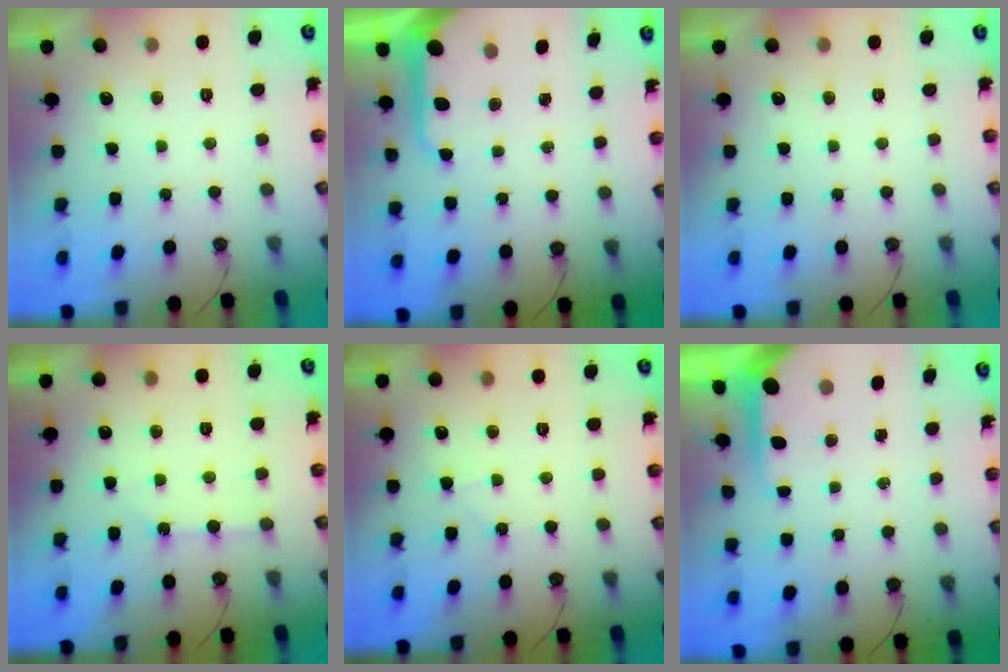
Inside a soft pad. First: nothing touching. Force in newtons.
{"total": 9.7, "press": 9.7, "slide": 1.0}
{"total": 0.0}
{"total": 2.3, "press": 2.3, "slide": 0.4}
{"total": 4.1, "press": 4.1, "slide": 0.7}
{"total": 7.4, "press": 7.4, "slide": 0.7}